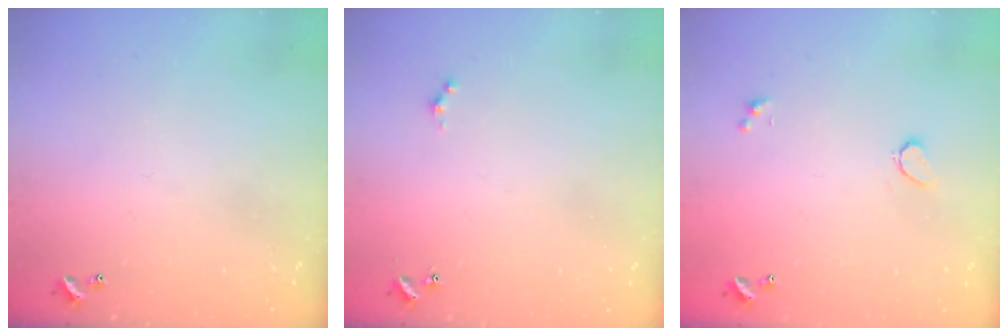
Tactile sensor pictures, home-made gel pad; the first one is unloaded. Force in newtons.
{"total": 0.0}
{"total": 0.6, "press": 0.4, "slide": 0.5}